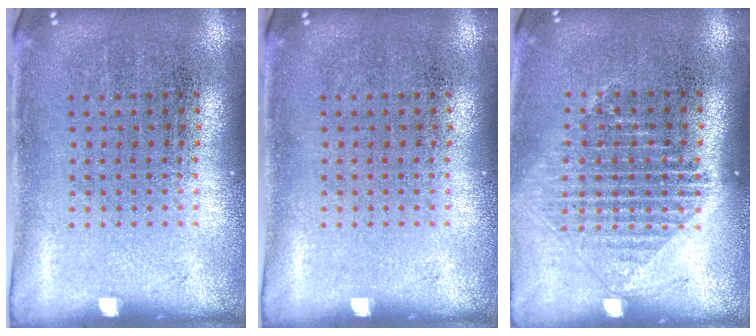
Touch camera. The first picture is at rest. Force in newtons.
{"total": 0.0}
{"total": 1.2, "press": 1.1, "slide": 0.6}